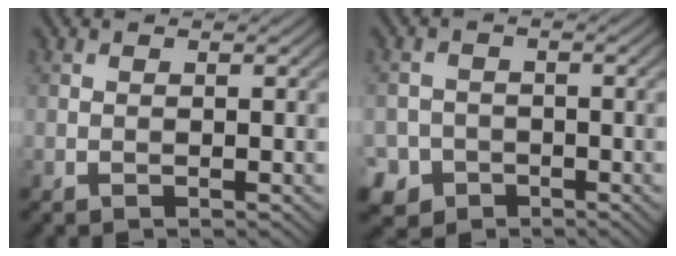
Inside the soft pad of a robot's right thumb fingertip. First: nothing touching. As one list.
[{"total": 4.3, "force": [-2.5, 3.5, 0.8], "torque": [-0.010, -0.002, -0.053]}]